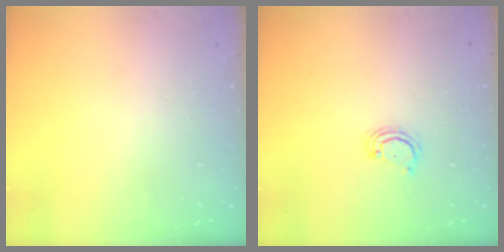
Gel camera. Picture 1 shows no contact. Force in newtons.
{"total": 3.3, "press": 3.3, "slide": 0.4}